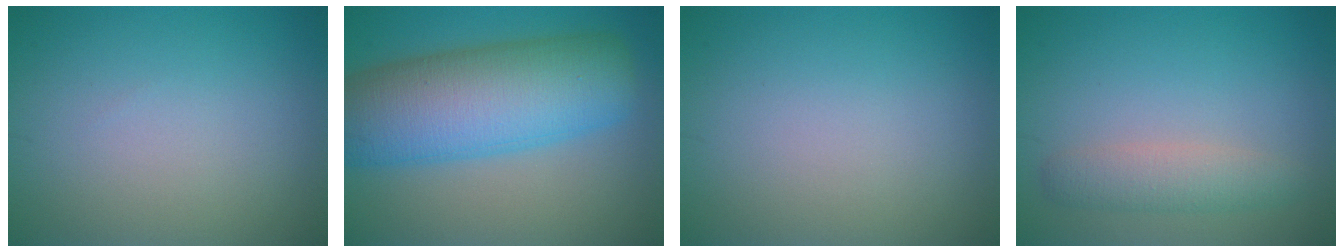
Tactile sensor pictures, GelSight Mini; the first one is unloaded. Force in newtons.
{"total": 11.5, "press": 11.5, "slide": 0.3}
{"total": 0.0}
{"total": 2.7, "press": 2.7, "slide": 0.1}